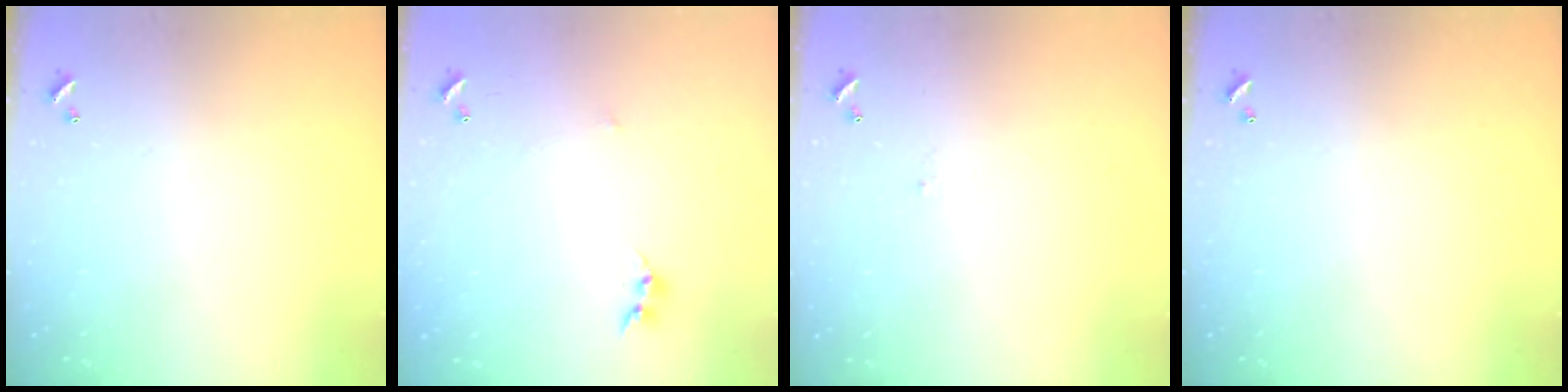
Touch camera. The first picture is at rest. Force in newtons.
{"total": 6.2, "press": 6.2, "slide": 0.7}
{"total": 0.8, "press": 0.7, "slide": 0.5}
{"total": 0.0}